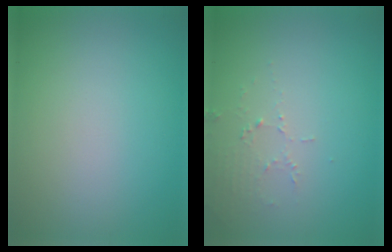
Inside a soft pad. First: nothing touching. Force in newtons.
{"total": 1.5, "press": 1.5, "slide": 0.2}